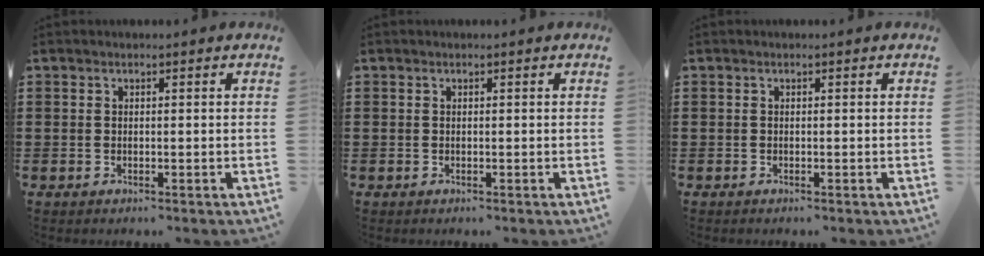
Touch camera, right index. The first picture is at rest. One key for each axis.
{"total": 0.0}
{"total": 0.0}